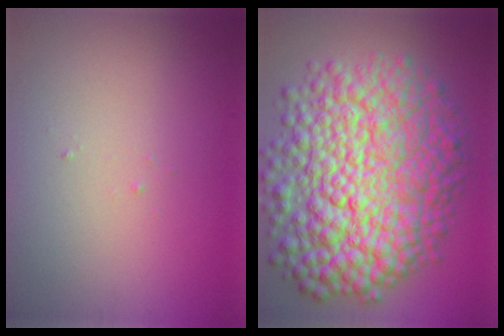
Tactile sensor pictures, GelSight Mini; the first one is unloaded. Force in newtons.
{"total": 14.6, "press": 14.6, "slide": 0.2}